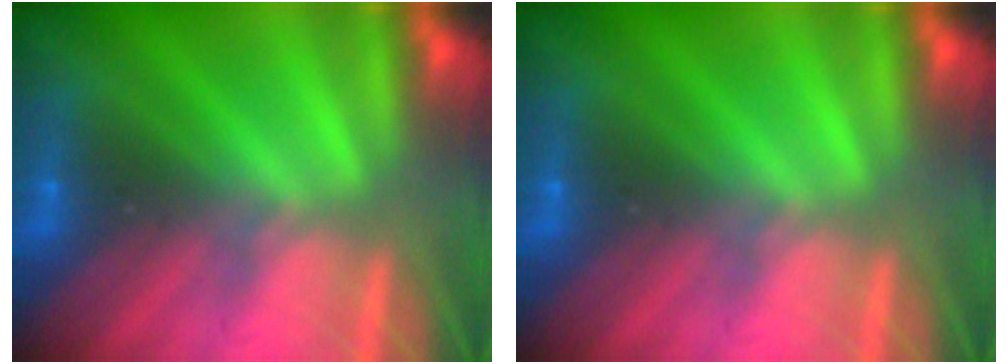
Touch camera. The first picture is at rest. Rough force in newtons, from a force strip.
{"total": 0.0}